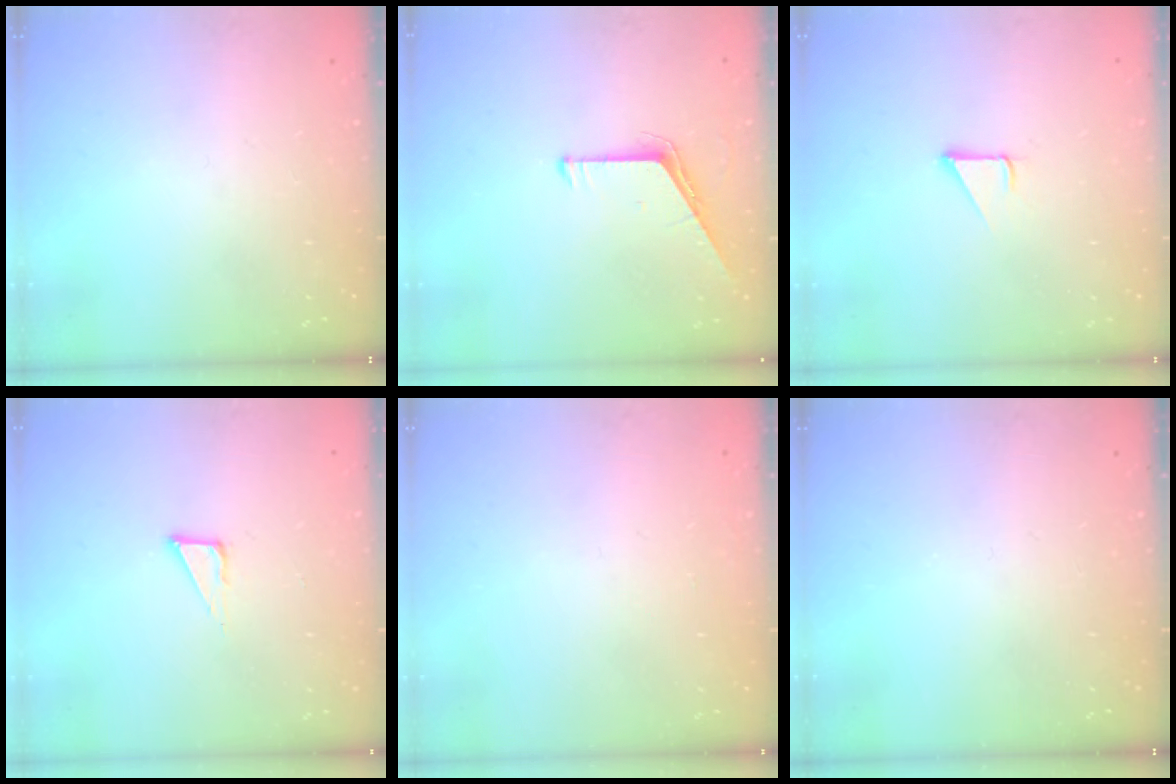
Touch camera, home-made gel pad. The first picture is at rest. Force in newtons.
{"total": 5.3, "press": 5.3, "slide": 0.5}
{"total": 1.9, "press": 1.9, "slide": 0.1}
{"total": 5.3, "press": 5.2, "slide": 0.3}
{"total": 0.9, "press": 0.9, "slide": 0.0}
{"total": 0.0}